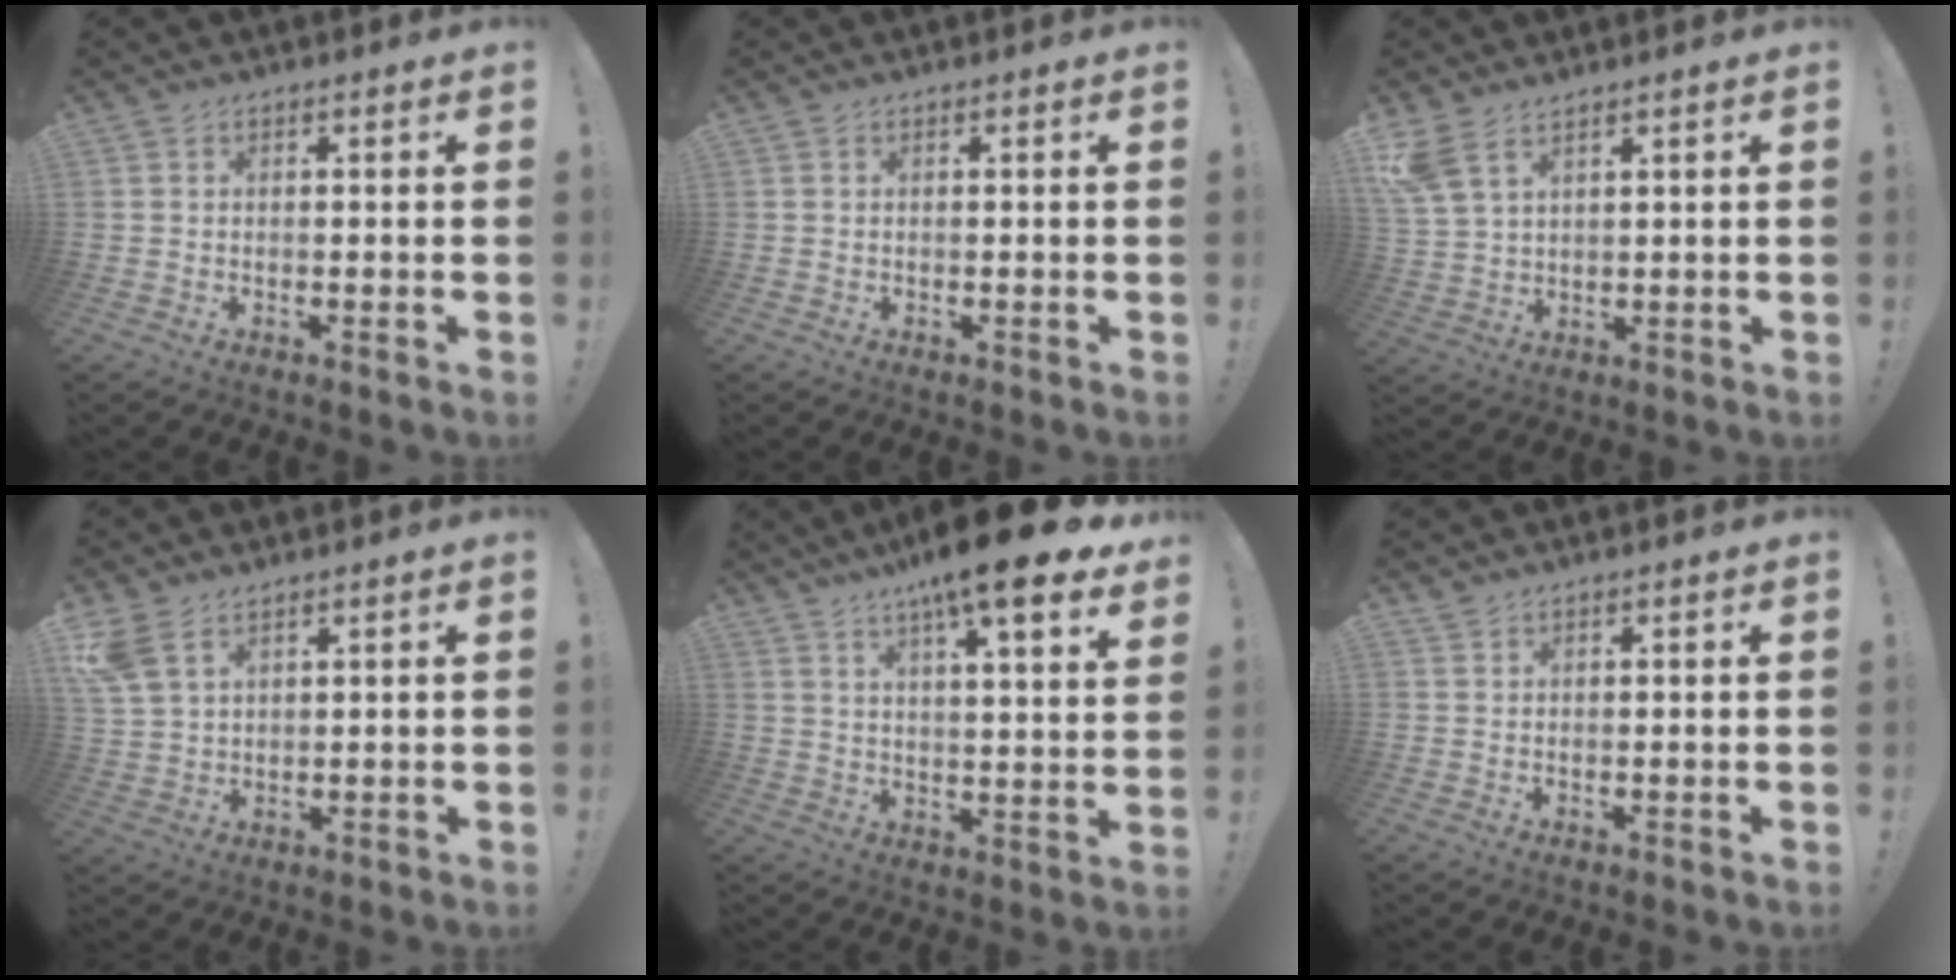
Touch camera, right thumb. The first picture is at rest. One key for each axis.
{"total": 0.0}
{"total": 7.3, "fx": 5.2, "fy": 3.3, "fz": 4.0, "tx": -0.077, "ty": -0.015, "tz": 0.105}
{"total": 7.4, "fx": 5.0, "fy": 4.0, "fz": 3.8, "tx": -0.080, "ty": -0.017, "tz": 0.100}
{"total": 15.5, "fx": 10.5, "fy": 1.5, "fz": 11.3, "tx": -0.180, "ty": -0.064, "tz": 0.163}
{"total": 0.9, "fx": 0.9, "fy": 0.1, "fz": 0.2, "tx": -0.003, "ty": -0.001, "tz": 0.017}